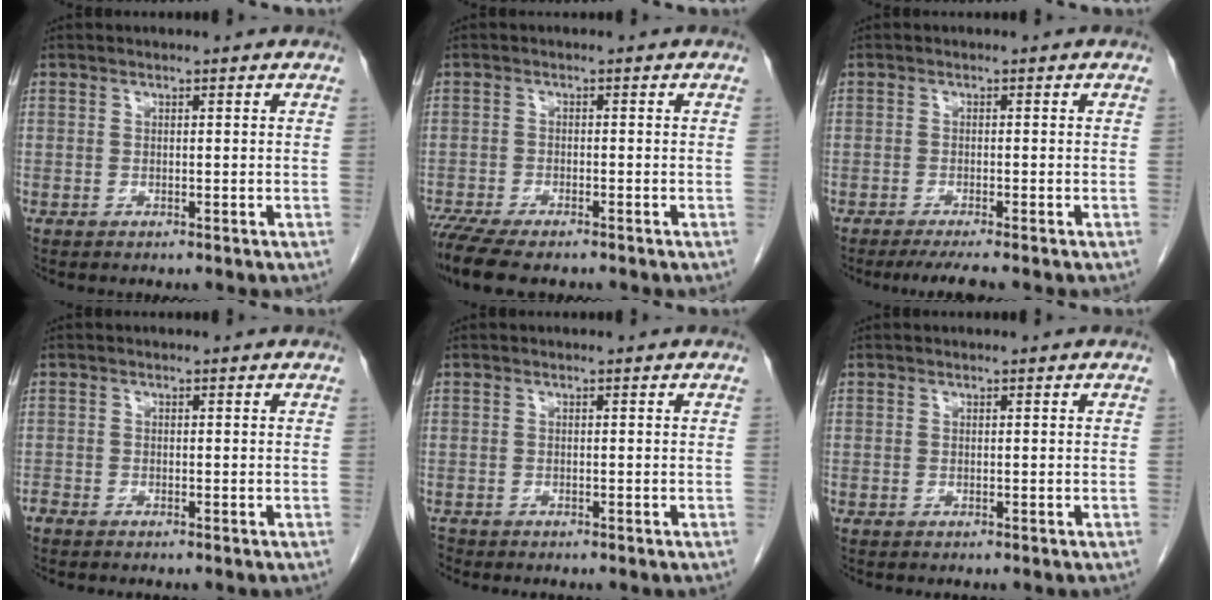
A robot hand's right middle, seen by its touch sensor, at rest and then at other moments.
{"total": 9.3, "force": [-7.5, 2.3, 4.9], "torque": [-0.083, -0.012, -0.121]}
{"total": 3.9, "force": [-3.2, -0.3, 2.3], "torque": [-0.035, -0.010, -0.050]}
{"total": 0.9, "force": [-0.9, 0.2, 0.2], "torque": [-0.008, -0.001, -0.019]}
{"total": 0.9, "force": [-0.8, 0.3, 0.0], "torque": [-0.003, -0.002, -0.016]}
{"total": 0.0}